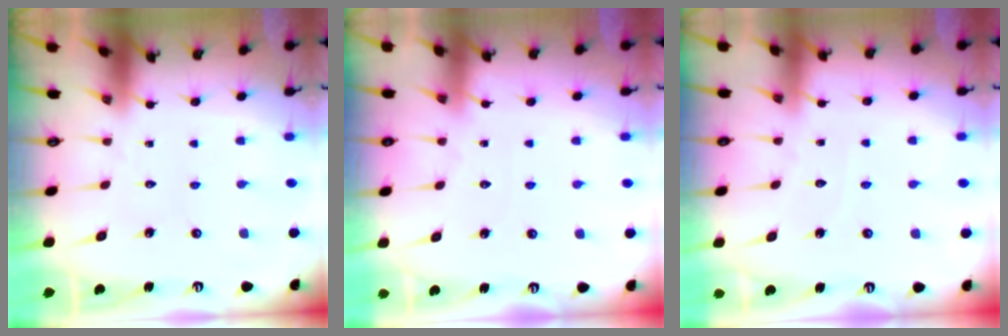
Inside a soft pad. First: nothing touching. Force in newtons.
{"total": 2.8, "press": 2.8, "slide": 0.3}
{"total": 2.3, "press": 2.2, "slide": 0.3}